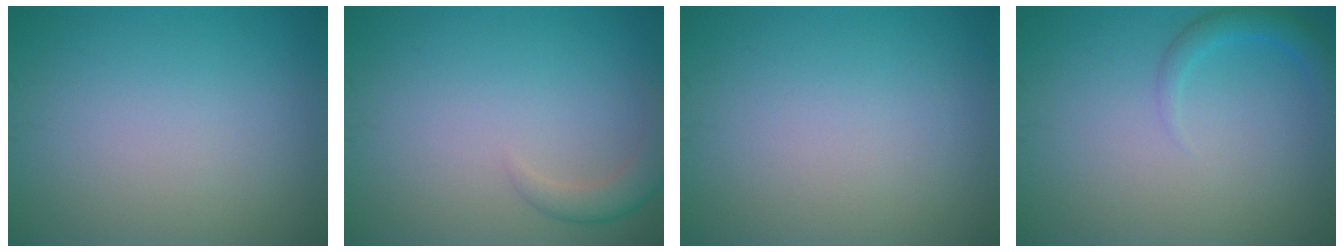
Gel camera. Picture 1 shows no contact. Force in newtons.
{"total": 2.0, "press": 2.0, "slide": 0.1}
{"total": 0.0}
{"total": 1.8, "press": 1.8, "slide": 0.2}